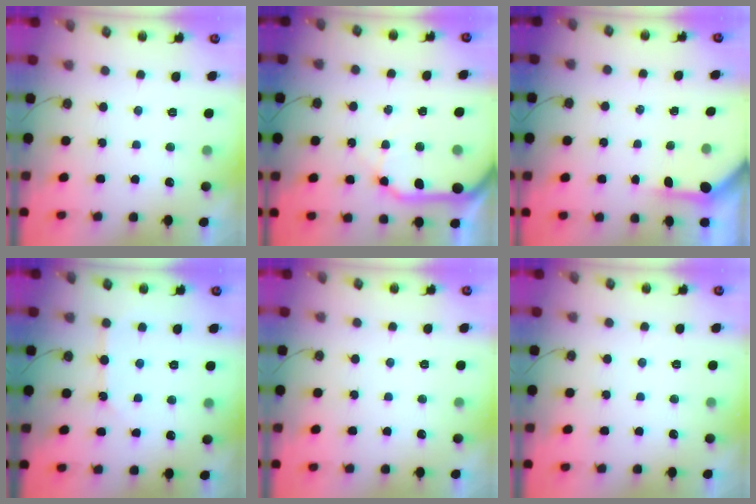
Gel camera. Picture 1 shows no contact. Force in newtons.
{"total": 12.2, "press": 12.1, "slide": 1.6}
{"total": 3.1, "press": 3.1, "slide": 0.4}
{"total": 2.4, "press": 2.4, "slide": 0.2}
{"total": 0.0}
{"total": 0.0}